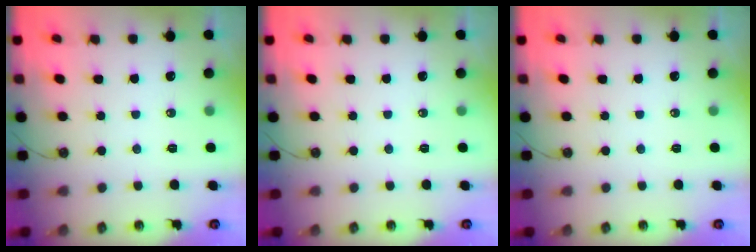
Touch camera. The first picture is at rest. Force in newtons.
{"total": 0.0}
{"total": 0.0}